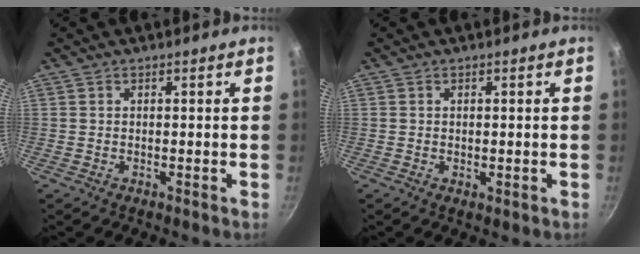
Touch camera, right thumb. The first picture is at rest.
{"total": 1.0, "force": [0.0, 0.6, 0.8], "torque": [-0.009, -0.003, -0.001]}